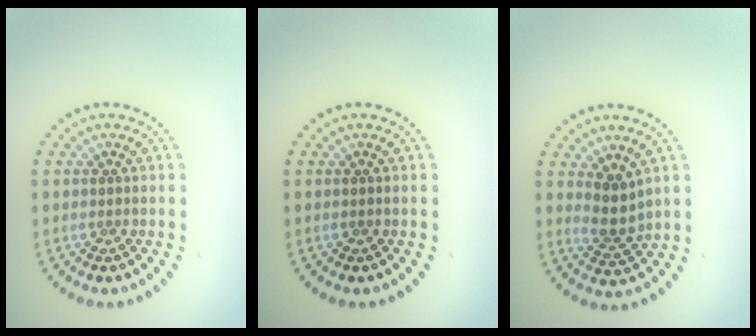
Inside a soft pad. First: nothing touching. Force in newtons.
{"total": 0.0}
{"total": 2.6, "press": 2.1, "slide": 1.4}